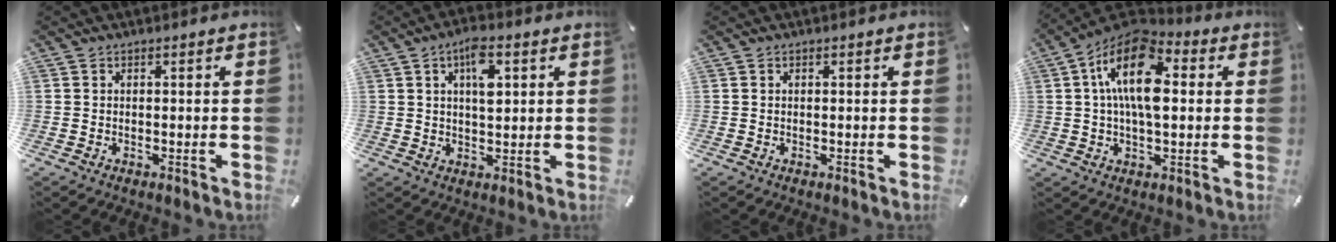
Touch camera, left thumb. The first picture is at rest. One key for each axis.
{"total": 7.4, "fx": 2.7, "fy": 3.5, "fz": 5.9, "tx": -0.093, "ty": -0.003, "tz": 0.040}
{"total": 0.0}
{"total": 16.1, "fx": 3.0, "fy": 8.5, "fz": 13.4, "tx": -0.247, "ty": -0.012, "tz": 0.048}